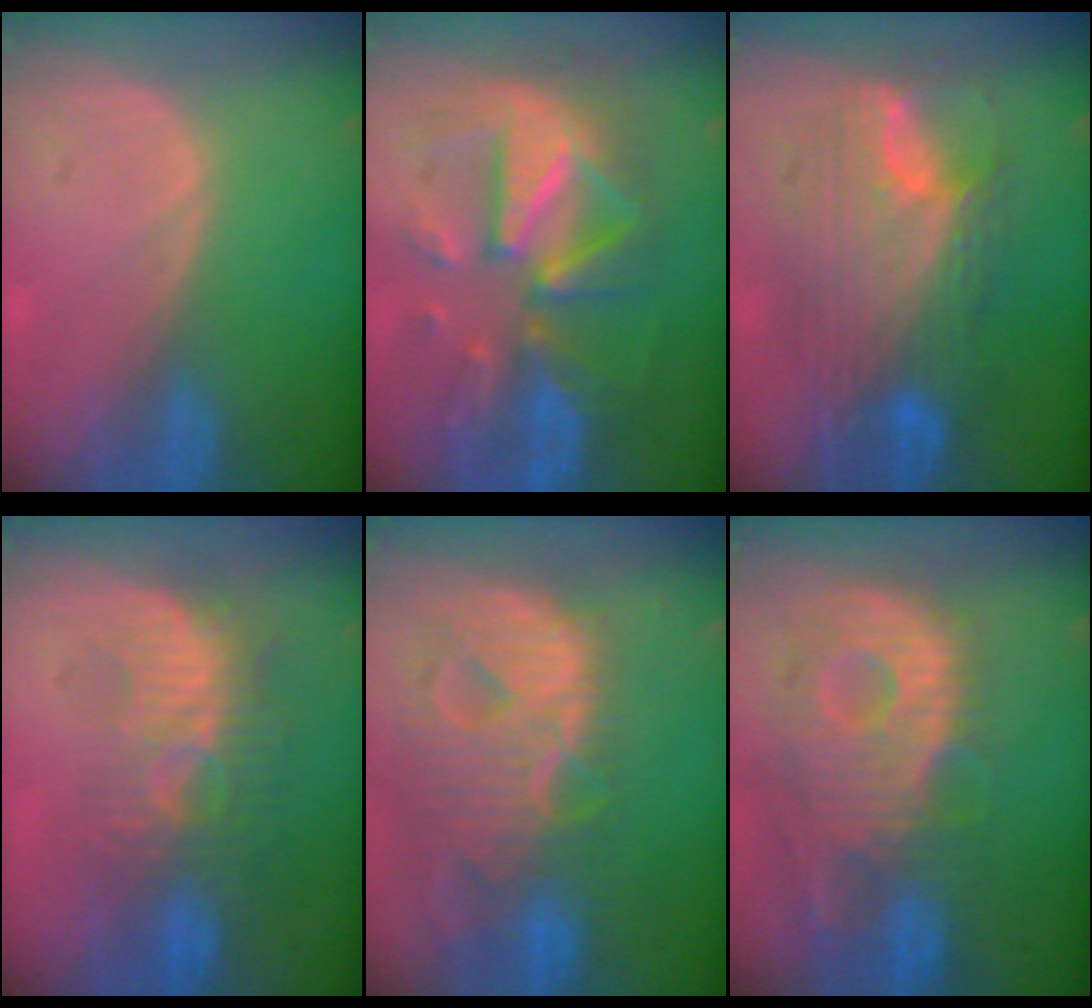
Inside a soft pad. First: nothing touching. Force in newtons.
{"total": 12.4, "press": 12.4, "slide": 1.2}
{"total": 11.4, "press": 11.4, "slide": 1.1}
{"total": 9.4, "press": 8.7, "slide": 3.7}
{"total": 12.9, "press": 11.0, "slide": 6.9}
{"total": 12.5, "press": 10.9, "slide": 6.0}